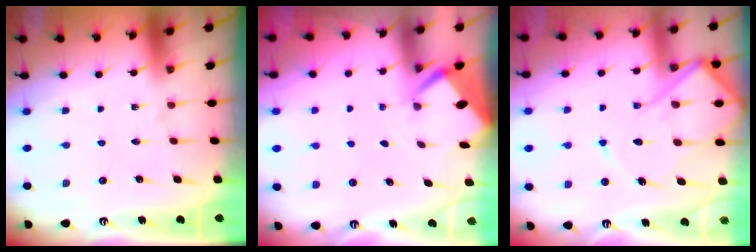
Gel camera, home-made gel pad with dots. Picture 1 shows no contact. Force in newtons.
{"total": 2.7, "press": 2.6, "slide": 0.4}
{"total": 12.7, "press": 12.6, "slide": 1.1}